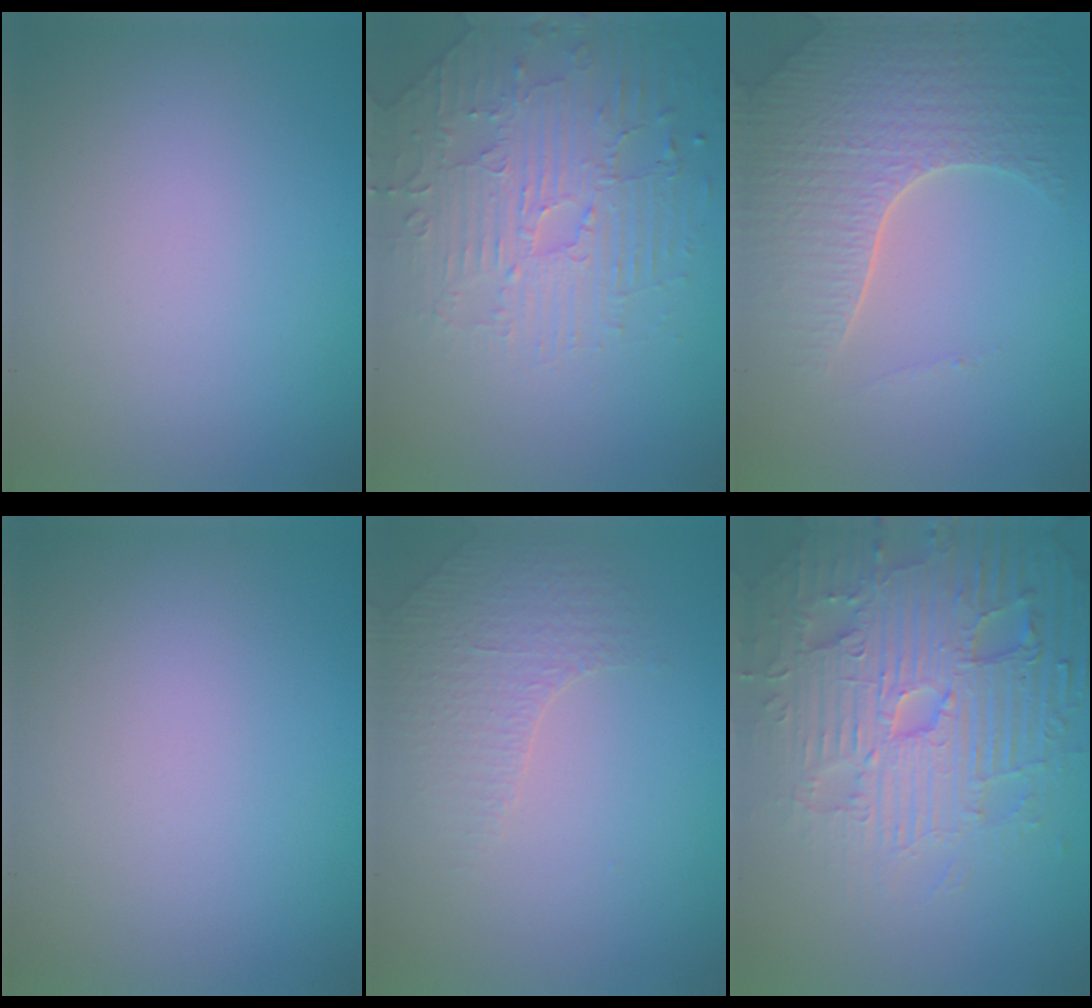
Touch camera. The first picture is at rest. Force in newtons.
{"total": 4.6, "press": 3.9, "slide": 2.3}
{"total": 6.1, "press": 4.9, "slide": 3.7}
{"total": 0.0}
{"total": 1.5, "press": 1.2, "slide": 0.8}
{"total": 7.8, "press": 7.5, "slide": 1.8}